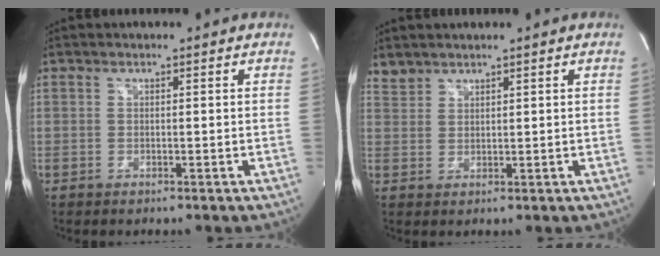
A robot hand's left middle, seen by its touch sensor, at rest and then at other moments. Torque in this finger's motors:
{"motor_torque": [0.02, -0.02, 0.01, 0.01]}